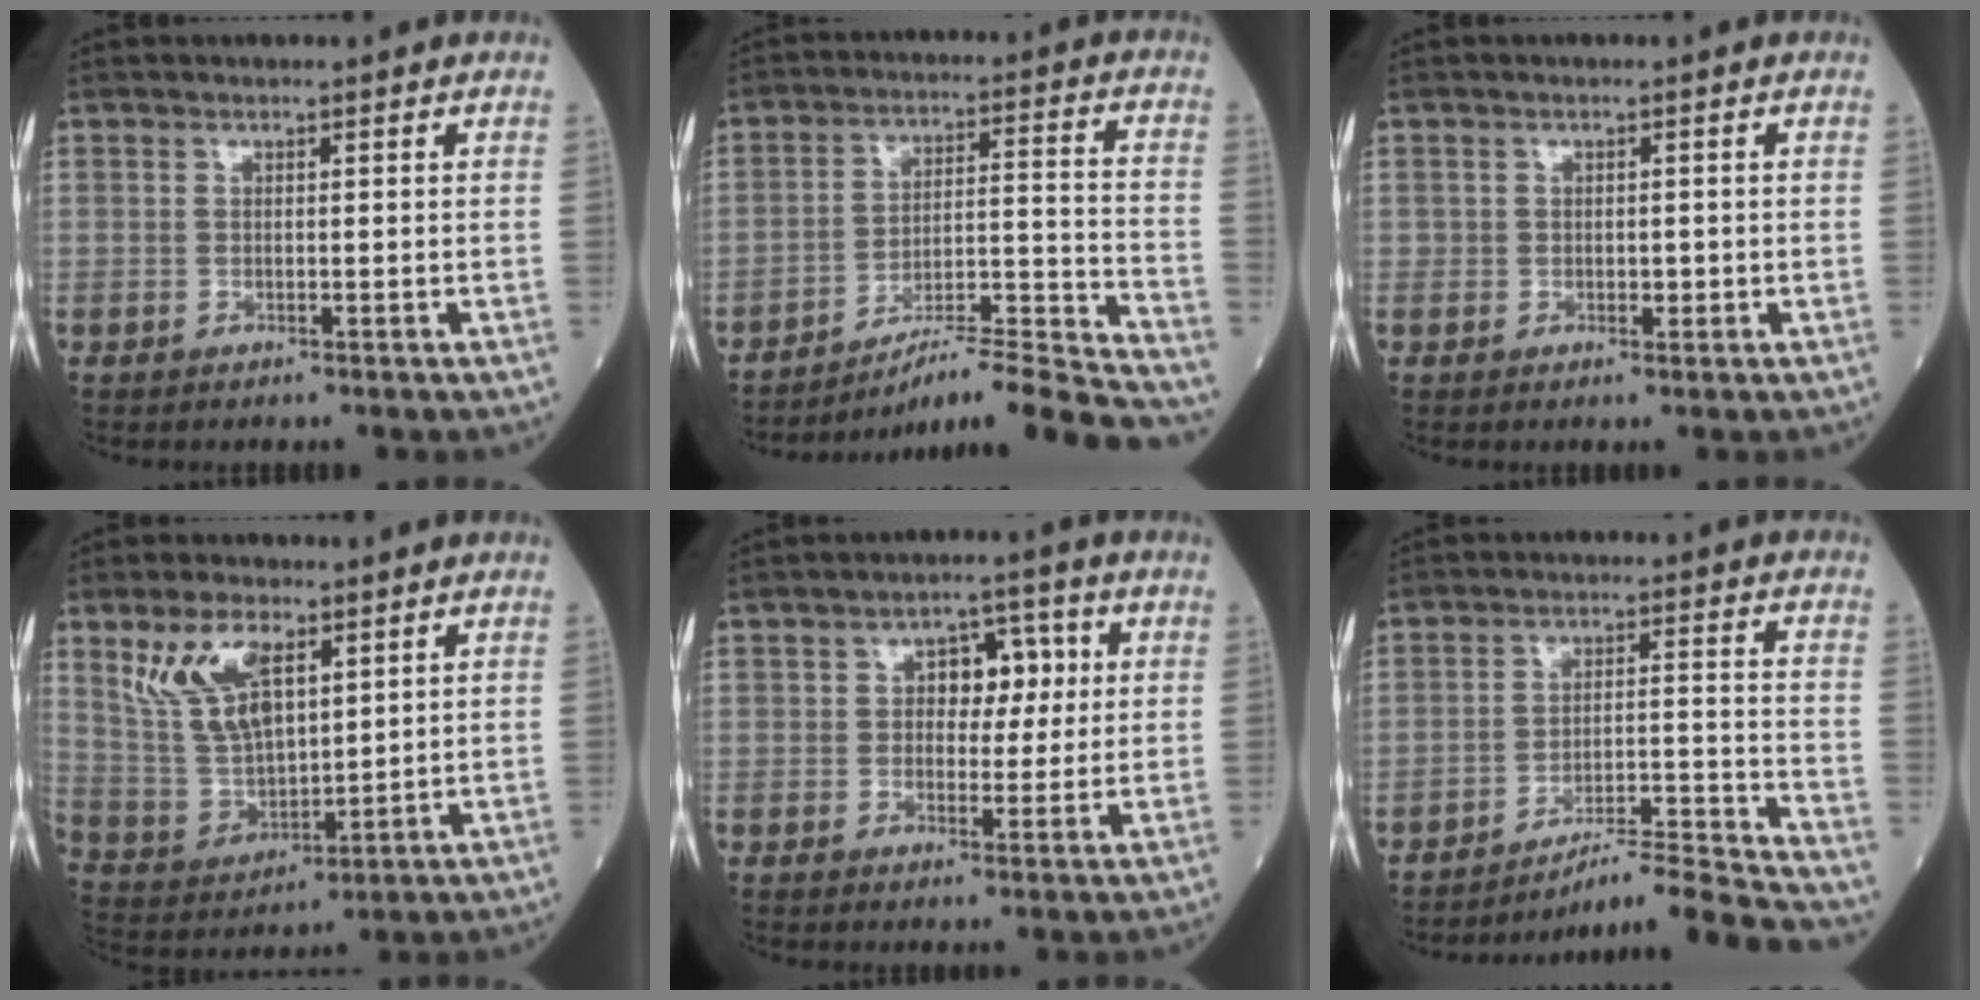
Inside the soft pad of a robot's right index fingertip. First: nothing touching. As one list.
[{"total": 17.7, "force": [-16.6, -1.7, 6.0], "torque": [-0.081, 0.017, -0.250]}, {"total": 1.2, "force": [-0.1, 0.9, 0.8], "torque": [-0.012, 0.001, 0.003]}, {"total": 11.0, "force": [5.6, 4.7, 8.3], "torque": [-0.182, 0.010, 0.124]}, {"total": 6.0, "force": [1.3, 3.5, 4.6], "torque": [-0.061, 0.020, 0.022]}, {"total": 13.1, "force": [-12.6, -2.7, 2.2], "torque": [-0.027, 0.016, -0.197]}]